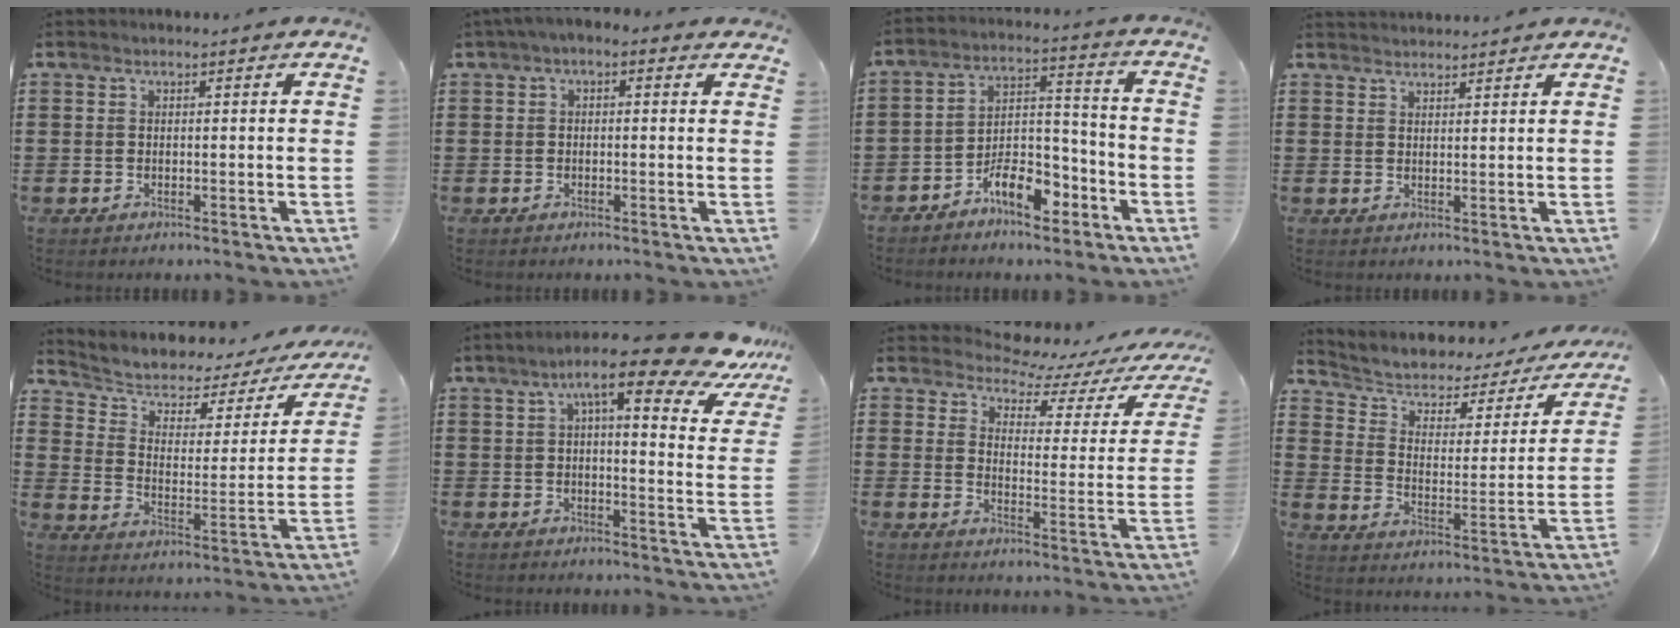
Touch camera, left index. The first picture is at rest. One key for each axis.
{"total": 1.5, "fx": -0.7, "fy": 0.8, "fz": 1.0, "tx": -0.027, "ty": 0.003, "tz": -0.020}
{"total": 8.6, "fx": -6.1, "fy": 3.6, "fz": 4.9, "tx": -0.088, "ty": 0.020, "tz": -0.113}
{"total": 1.8, "fx": 1.8, "fy": 0.1, "fz": -0.1, "tx": -0.003, "ty": 0.000, "tz": 0.035}
{"total": 3.6, "fx": 2.2, "fy": 2.3, "fz": 1.7, "tx": -0.054, "ty": -0.021, "tz": 0.029}
{"total": 12.8, "fx": 8.7, "fy": 2.2, "fz": 9.2, "tx": -0.152, "ty": -0.033, "tz": 0.138}
{"total": 4.3, "fx": 4.0, "fy": 1.1, "fz": 1.2, "tx": -0.043, "ty": -0.030, "tz": 0.062}
{"total": 3.5, "fx": 1.9, "fy": 2.3, "fz": 1.8, "tx": -0.052, "ty": -0.018, "tz": 0.023}